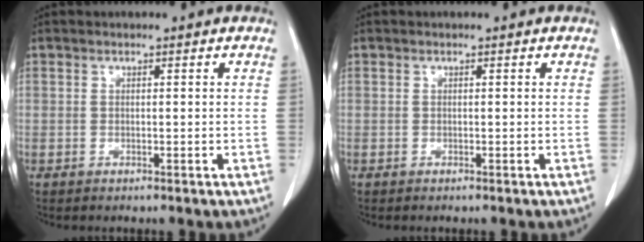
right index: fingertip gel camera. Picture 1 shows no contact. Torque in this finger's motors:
{"motor_torque": [-0.03, 0.00, 0.04, 0.01]}